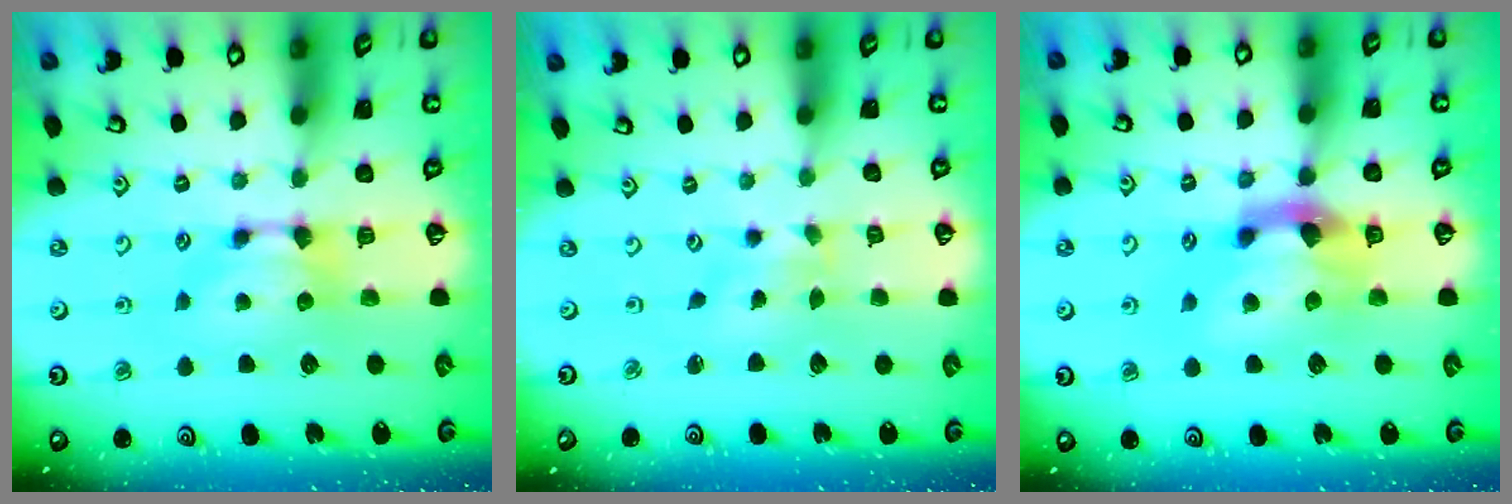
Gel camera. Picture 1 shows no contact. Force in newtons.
{"total": 2.8, "press": 2.6, "slide": 1.0}
{"total": 4.1, "press": 3.8, "slide": 1.5}